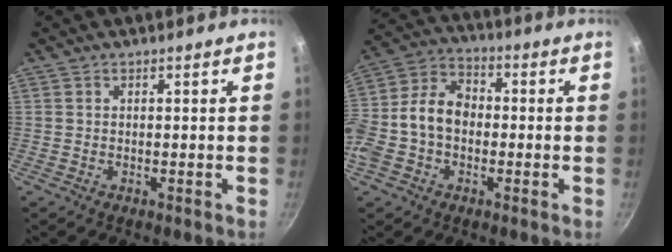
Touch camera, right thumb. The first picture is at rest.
{"total": 14.0, "force": [-1.9, 10.2, 9.4], "torque": [-0.160, 0.046, -0.051]}